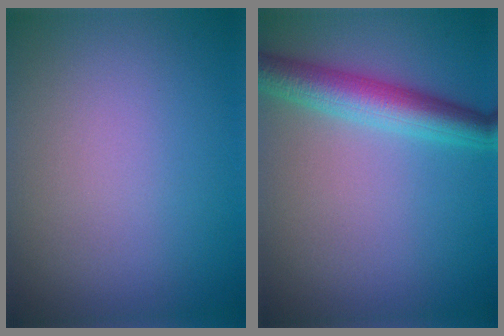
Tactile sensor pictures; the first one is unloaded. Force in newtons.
{"total": 5.0, "press": 5.0, "slide": 0.1}